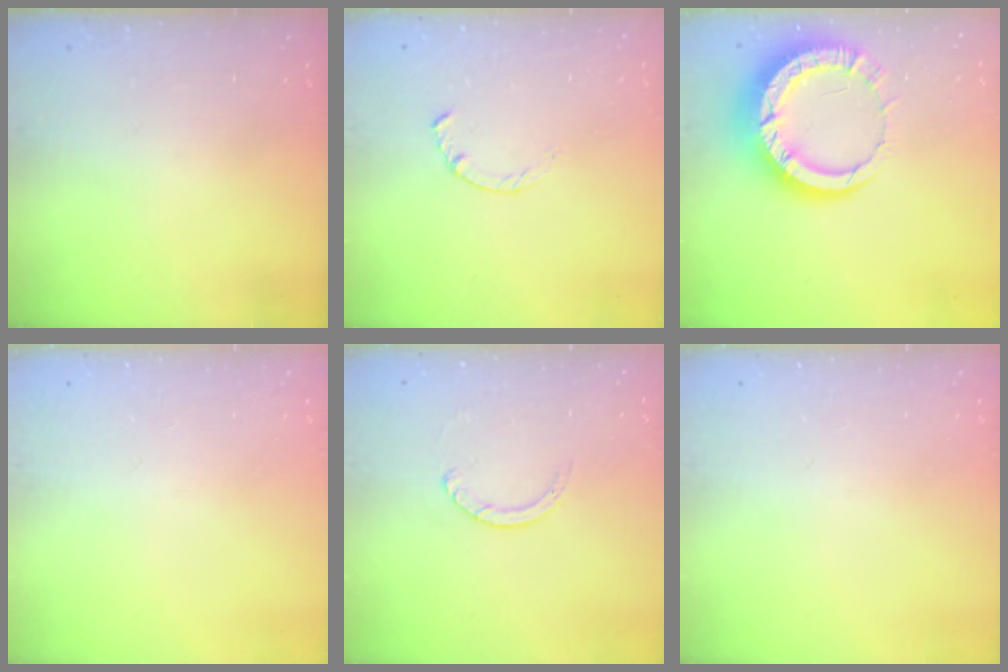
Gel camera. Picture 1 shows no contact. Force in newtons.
{"total": 2.4, "press": 2.3, "slide": 0.4}
{"total": 12.4, "press": 12.3, "slide": 1.2}
{"total": 0.0}
{"total": 1.3, "press": 1.2, "slide": 0.2}
{"total": 0.0}